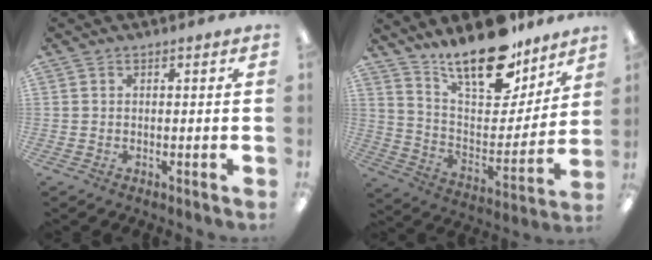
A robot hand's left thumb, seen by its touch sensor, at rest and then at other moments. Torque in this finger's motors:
{"motor_torque": [1.84, 1.82, 1.40, -1.37, 0.11]}